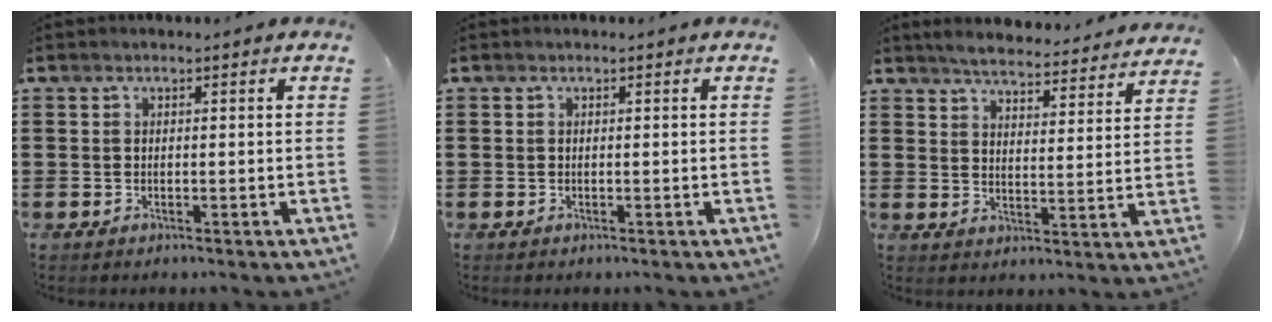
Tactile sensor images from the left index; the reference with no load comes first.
{"total": 0.0}
{"total": 4.4, "force": [4.3, 0.0, 0.8], "torque": [-0.036, -0.030, 0.073]}